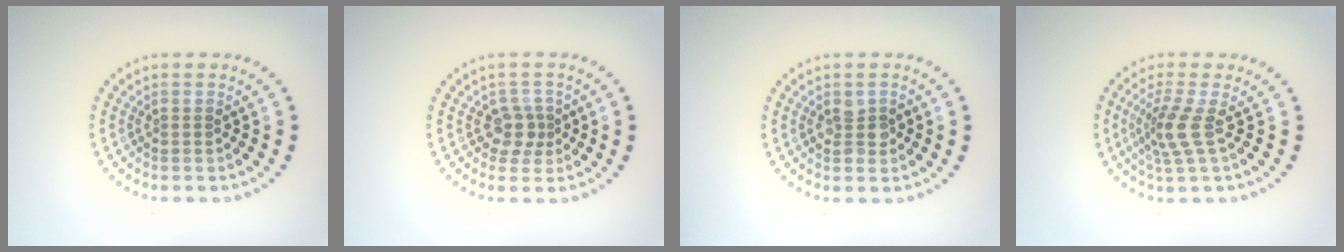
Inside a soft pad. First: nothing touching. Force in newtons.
{"total": 2.1, "press": 1.7, "slide": 1.2}
{"total": 2.0, "press": 2.0, "slide": 0.3}
{"total": 2.9, "press": 2.1, "slide": 2.0}